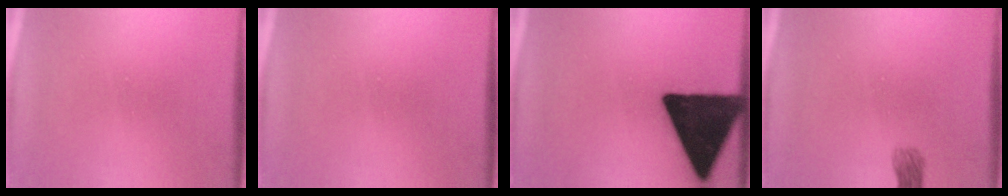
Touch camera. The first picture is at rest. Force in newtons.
{"total": 0.0}
{"total": 18.2}
{"total": 2.3}